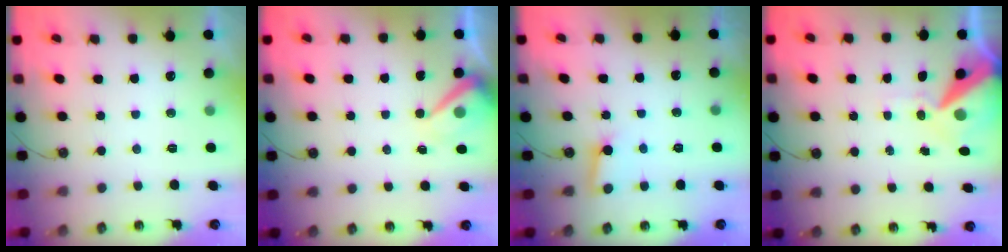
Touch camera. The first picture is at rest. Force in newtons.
{"total": 7.3, "press": 7.2, "slide": 1.0}
{"total": 3.1, "press": 3.1, "slide": 0.3}
{"total": 11.5, "press": 11.4, "slide": 1.6}